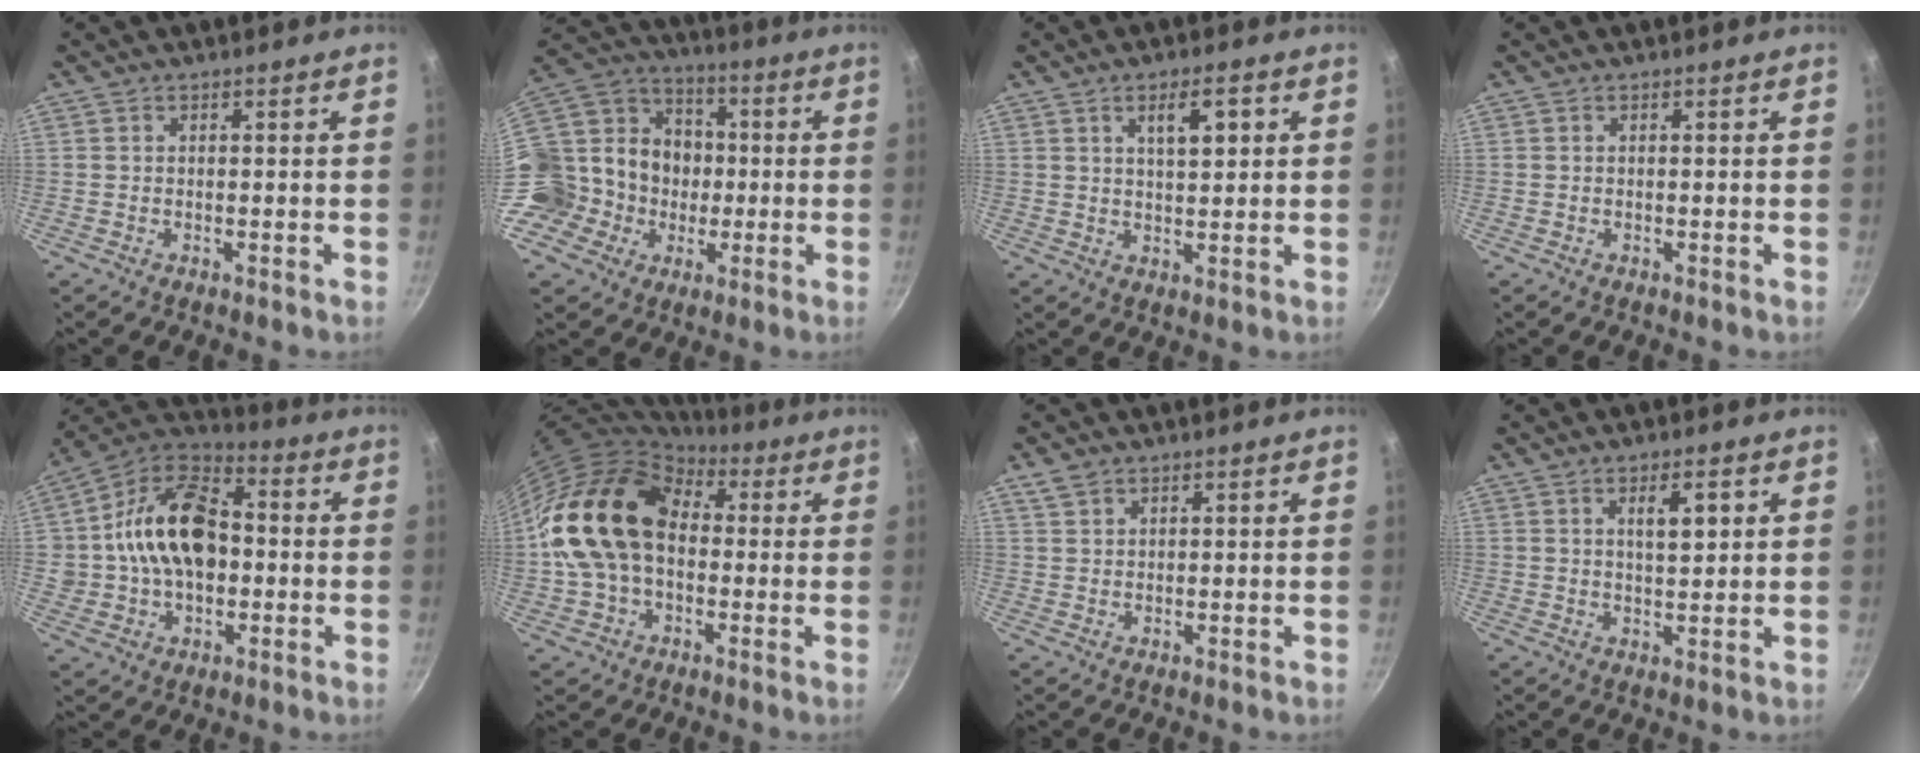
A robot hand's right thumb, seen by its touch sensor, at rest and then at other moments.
{"total": 21.1, "force": [-3.6, 18.9, 8.7], "torque": [-0.146, 0.043, -0.062]}
{"total": 5.8, "force": [2.2, 2.2, 4.8], "torque": [-0.067, -0.004, 0.038]}
{"total": 0.0}
{"total": 19.6, "force": [0.1, 14.2, 13.5], "torque": [-0.215, 0.042, -0.005]}
{"total": 19.3, "force": [1.2, 13.9, 13.4], "torque": [-0.227, 0.040, 0.012]}
{"total": 2.5, "force": [1.5, 1.7, 0.9], "torque": [-0.009, -0.003, 0.030]}
{"total": 5.1, "force": [1.9, 2.0, 4.3], "torque": [-0.062, -0.008, 0.032]}